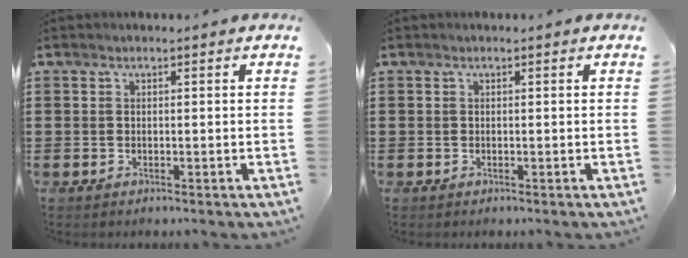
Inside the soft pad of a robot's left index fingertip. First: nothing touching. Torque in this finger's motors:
{"motor_torque": [0.00, 0.00, 0.01, 0.00]}